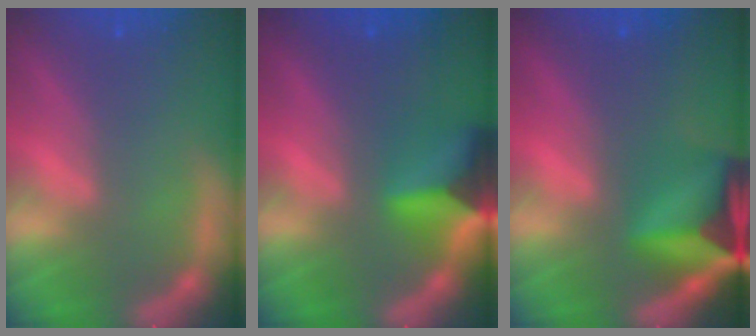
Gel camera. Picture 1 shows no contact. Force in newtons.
{"total": 6.9}
{"total": 10.0}